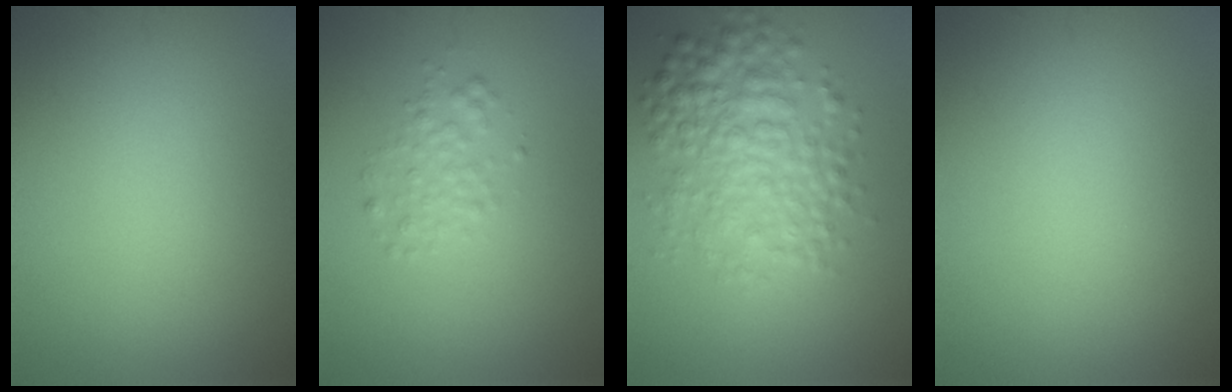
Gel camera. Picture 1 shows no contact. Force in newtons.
{"total": 1.7, "press": 1.7, "slide": 0.0}
{"total": 5.5, "press": 5.5, "slide": 0.1}
{"total": 0.0}